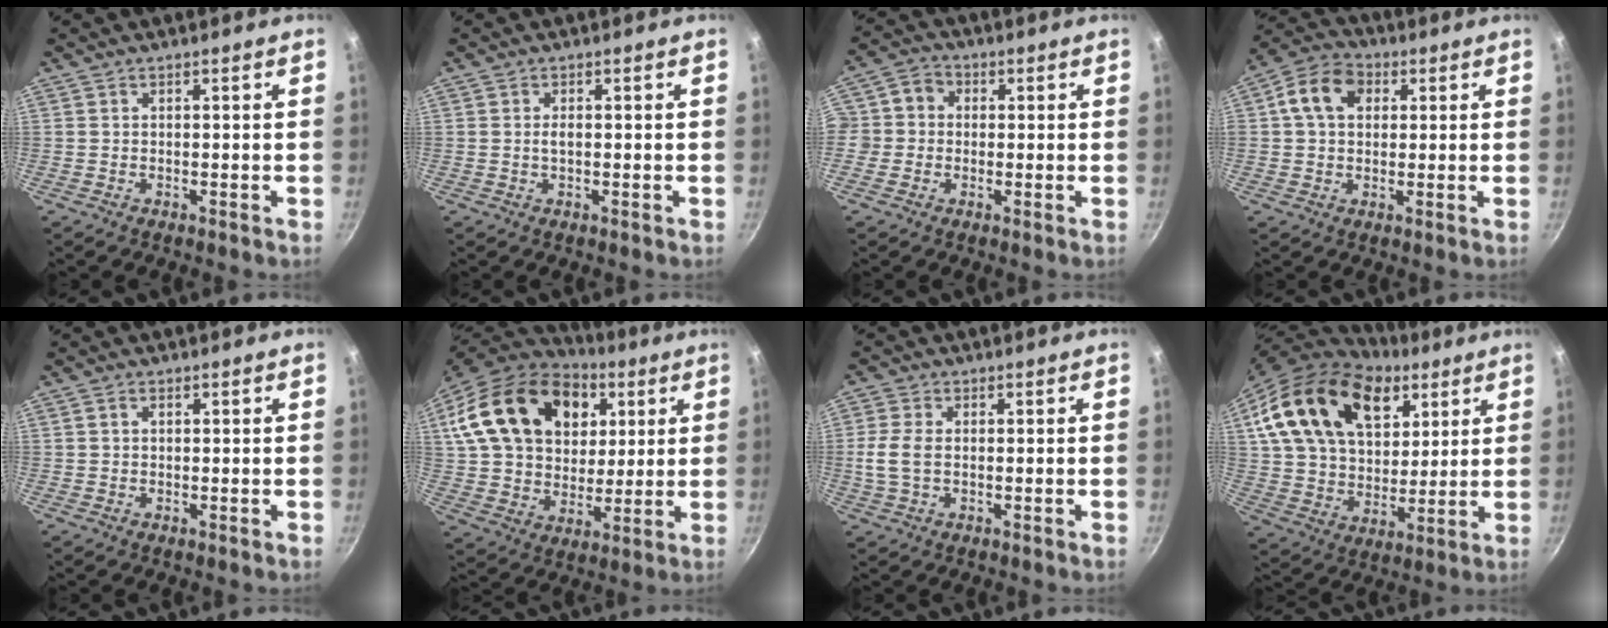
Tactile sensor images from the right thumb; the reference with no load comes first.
{"total": 1.3, "force": [0.0, 0.5, 1.1], "torque": [-0.022, 0.002, -0.001]}
{"total": 5.3, "force": [-0.1, 5.0, 1.9], "torque": [0.000, 0.009, -0.022]}
{"total": 9.3, "force": [2.3, 7.0, 5.7], "torque": [-0.080, 0.015, 0.023]}
{"total": 1.3, "force": [0.4, 0.9, 0.7], "torque": [-0.009, 0.005, 0.006]}
{"total": 27.6, "force": [9.3, 19.4, 17.3], "torque": [-0.297, 0.002, 0.163]}
{"total": 5.2, "force": [0.0, 3.4, 4.0], "torque": [-0.085, 0.001, -0.002]}
{"total": 23.4, "force": [12.3, 14.2, 13.8], "torque": [-0.201, -0.033, 0.221]}